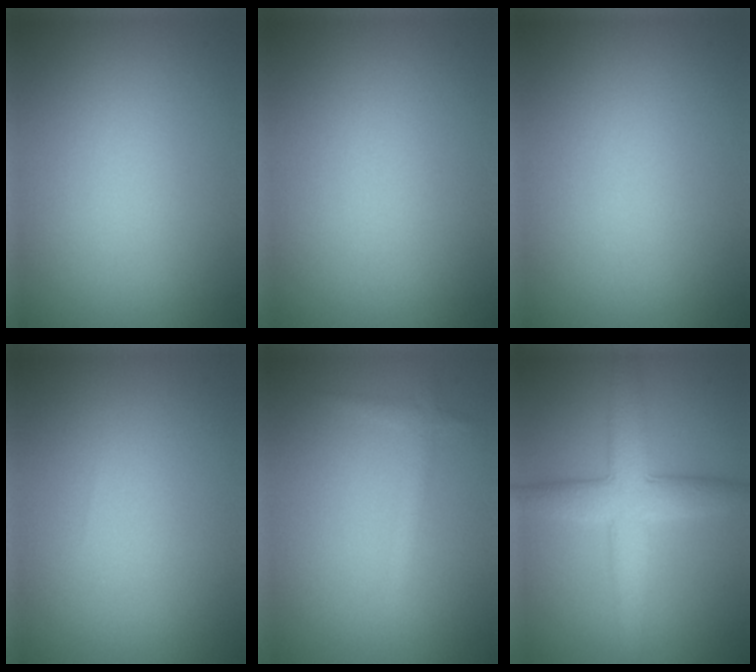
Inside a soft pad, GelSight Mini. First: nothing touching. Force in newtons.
{"total": 0.0}
{"total": 0.0}
{"total": 0.0}
{"total": 1.3, "press": 1.3, "slide": 0.1}
{"total": 5.7, "press": 5.7, "slide": 0.3}